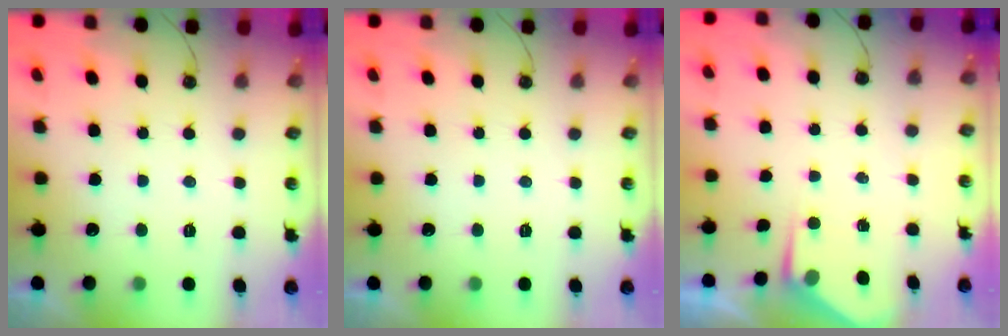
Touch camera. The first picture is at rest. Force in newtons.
{"total": 0.0}
{"total": 3.1, "press": 3.1, "slide": 0.4}